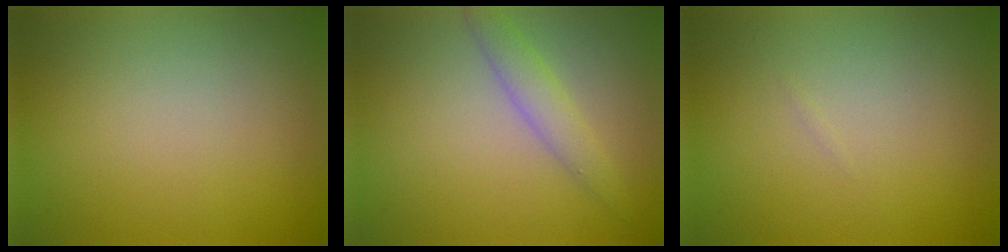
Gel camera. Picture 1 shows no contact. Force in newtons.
{"total": 2.3, "press": 2.3, "slide": 0.1}
{"total": 0.0}